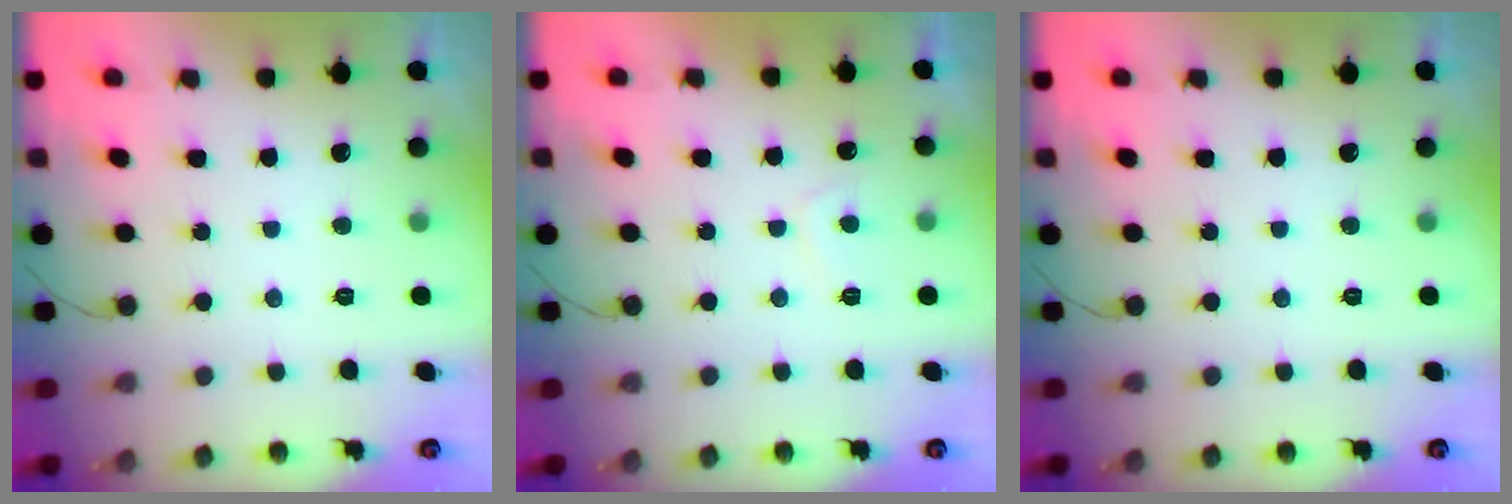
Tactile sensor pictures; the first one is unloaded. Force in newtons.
{"total": 2.3, "press": 2.2, "slide": 0.6}
{"total": 0.0}